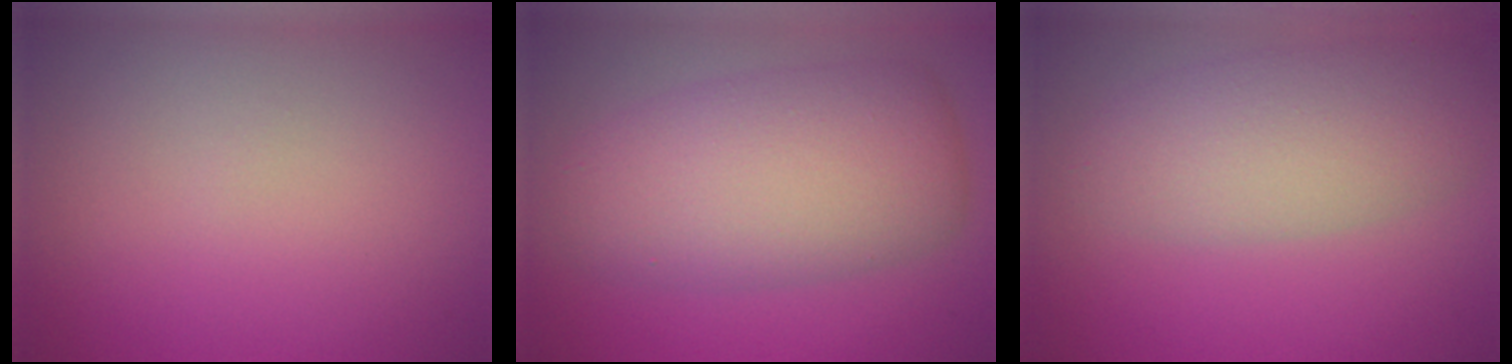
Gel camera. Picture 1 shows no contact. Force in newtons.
{"total": 8.7, "press": 8.7, "slide": 0.4}
{"total": 5.8, "press": 5.8, "slide": 0.1}